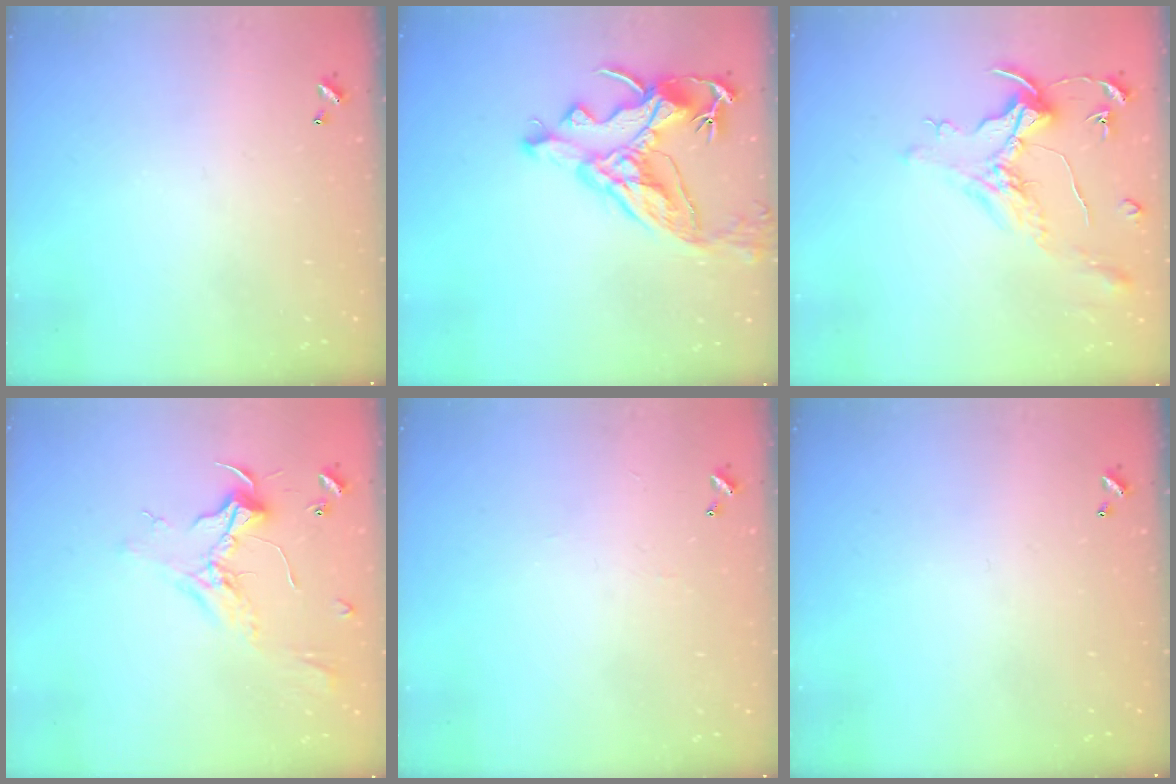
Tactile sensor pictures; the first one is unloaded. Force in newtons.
{"total": 12.3, "press": 12.2, "slide": 1.7}
{"total": 1.6, "press": 1.4, "slide": 0.7}
{"total": 2.4, "press": 2.3, "slide": 0.8}
{"total": 2.2, "press": 2.2, "slide": 0.4}
{"total": 0.0}